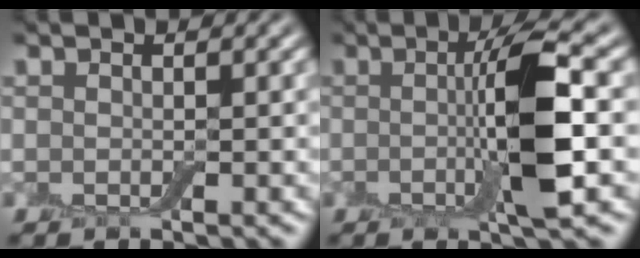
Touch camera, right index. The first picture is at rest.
{"total": 6.2, "force": [-0.2, 0.7, 6.1], "torque": [-0.108, 0.005, -0.008]}